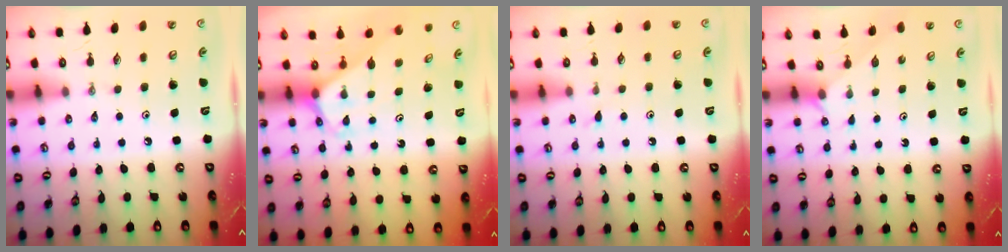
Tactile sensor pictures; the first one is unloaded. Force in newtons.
{"total": 2.4, "press": 2.4, "slide": 0.2}
{"total": 5.3, "press": 5.2, "slide": 0.6}
{"total": 1.2, "press": 1.2, "slide": 0.1}